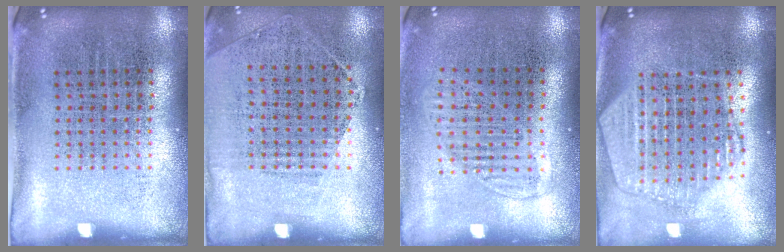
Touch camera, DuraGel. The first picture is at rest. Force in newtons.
{"total": 1.1, "press": 0.9, "slide": 0.6}
{"total": 1.3, "press": 1.1, "slide": 0.7}
{"total": 2.1, "press": 1.9, "slide": 0.9}